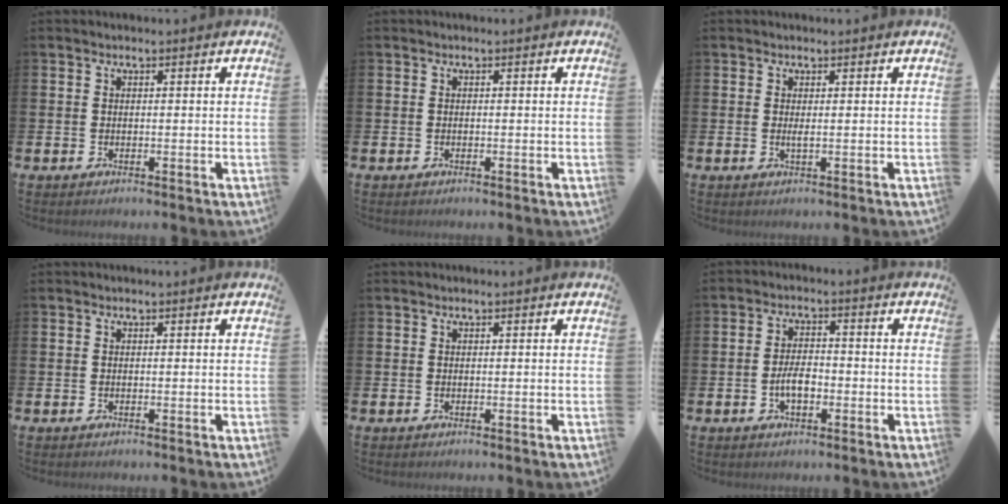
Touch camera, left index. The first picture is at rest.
{"total": 0.0}
{"total": 0.7, "force": [0.2, 0.0, 0.7], "torque": [-0.015, 0.000, 0.004]}
{"total": 0.0}
{"total": 0.0}
{"total": 3.5, "force": [-1.0, 1.8, 2.9], "torque": [-0.041, 0.001, -0.023]}